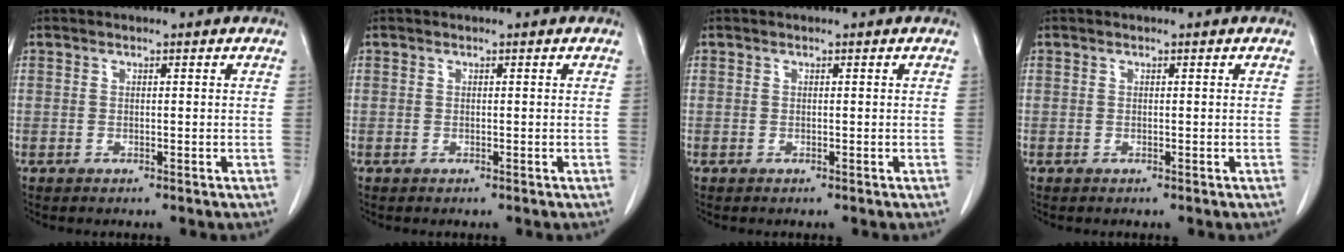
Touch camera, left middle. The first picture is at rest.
{"total": 0.0}
{"total": 0.0}
{"total": 0.0}